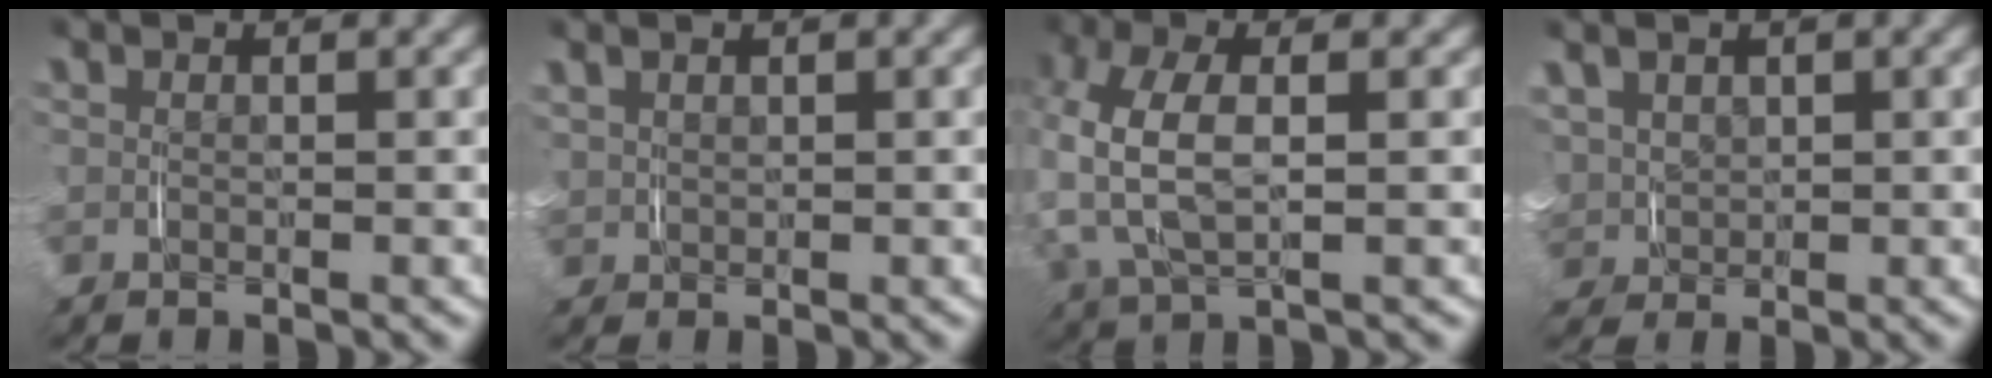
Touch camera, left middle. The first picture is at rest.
{"total": 1.5, "force": [0.9, 1.2, 0.4], "torque": [-0.019, 0.002, 0.021]}
{"total": 6.9, "force": [0.8, 4.0, 5.5], "torque": [-0.161, -0.009, 0.023]}
{"total": 4.0, "force": [1.4, 3.4, 1.6], "torque": [-0.058, -0.011, 0.034]}